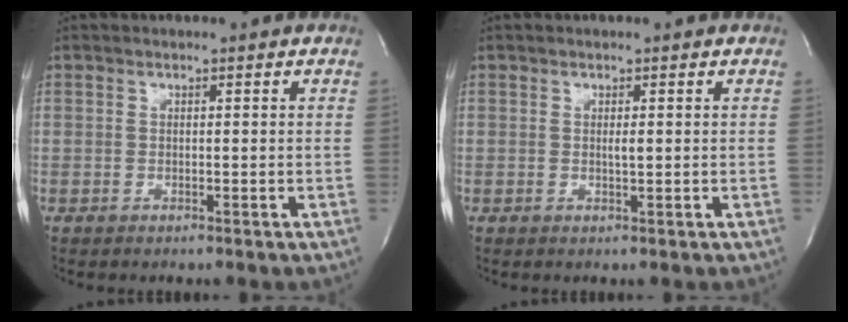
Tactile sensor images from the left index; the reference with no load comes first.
{"total": 0.8, "force": [0.1, 0.1, 0.8], "torque": [-0.021, -0.003, 0.003]}